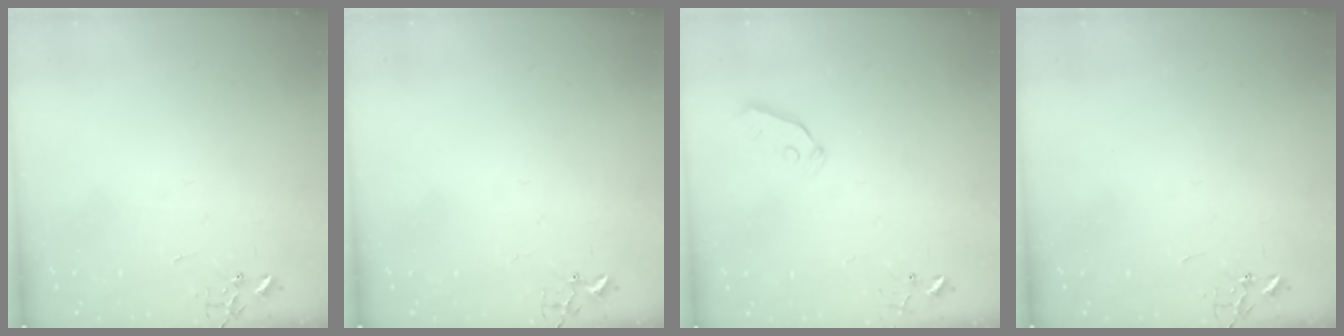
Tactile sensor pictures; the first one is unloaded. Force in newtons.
{"total": 3.0, "press": 2.9, "slide": 0.4}
{"total": 3.4, "press": 3.4, "slide": 0.4}
{"total": 0.0}